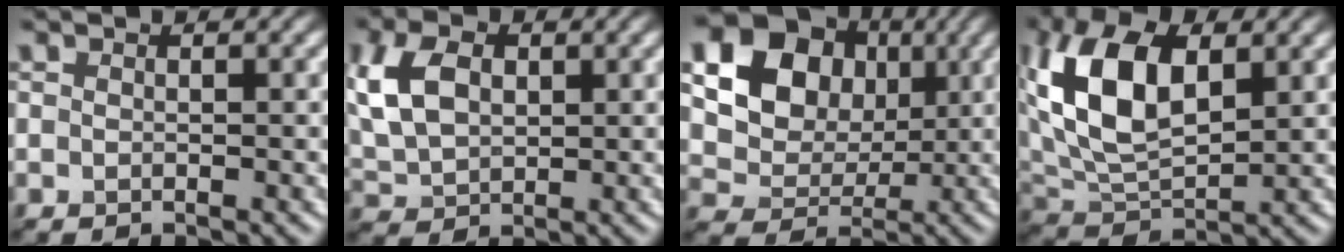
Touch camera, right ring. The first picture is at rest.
{"total": 5.9, "force": [1.8, 4.0, 4.0], "torque": [-0.130, 0.023, 0.058]}
{"total": 14.7, "force": [5.2, 12.4, 5.9], "torque": [-0.160, 0.029, 0.121]}
{"total": 9.4, "force": [2.5, 5.2, 7.5], "torque": [-0.173, 0.018, 0.063]}